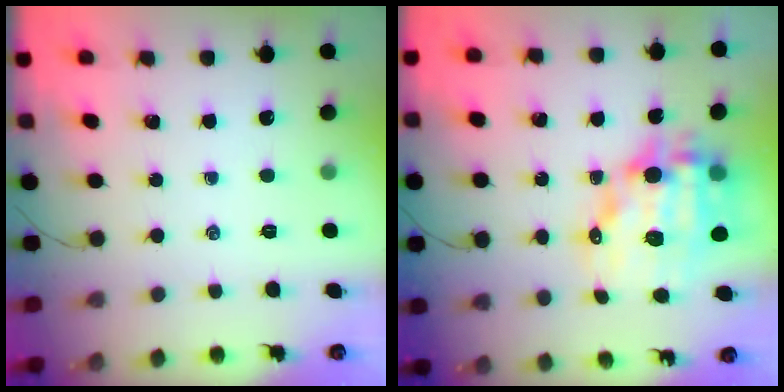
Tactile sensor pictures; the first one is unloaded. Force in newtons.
{"total": 15.0, "press": 14.6, "slide": 3.4}